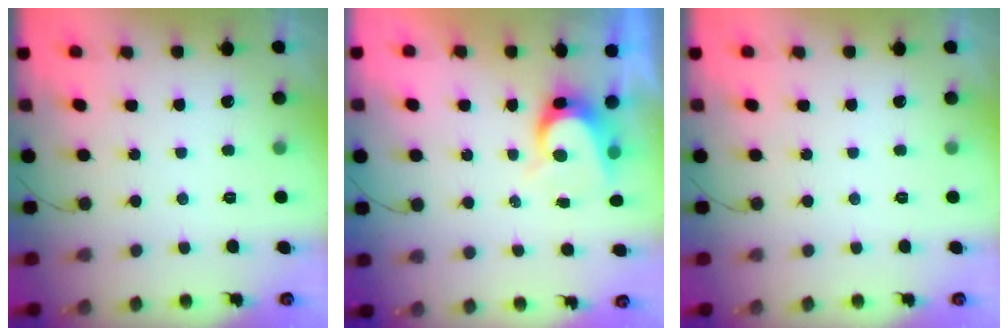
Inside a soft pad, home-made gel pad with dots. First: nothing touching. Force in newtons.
{"total": 7.1, "press": 7.1, "slide": 0.7}
{"total": 0.0}